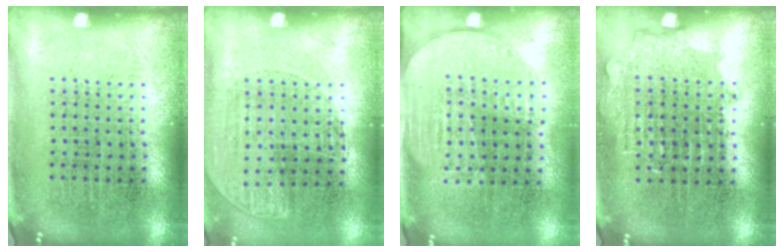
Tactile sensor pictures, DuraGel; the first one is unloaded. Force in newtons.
{"total": 1.1, "press": 0.9, "slide": 0.5}
{"total": 1.4, "press": 1.2, "slide": 0.7}
{"total": 0.8, "press": 0.7, "slide": 0.4}